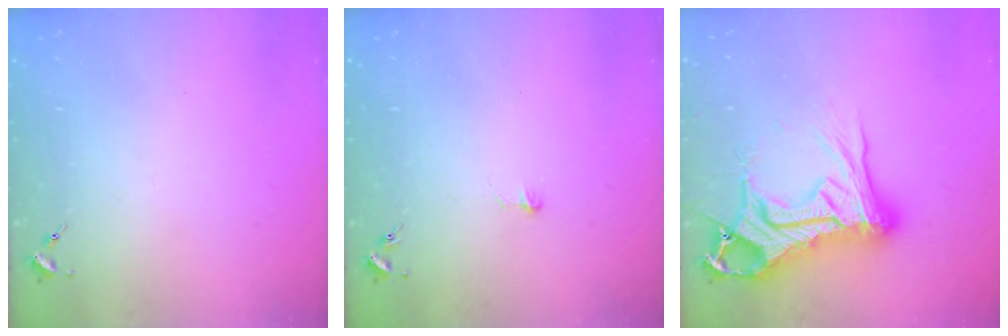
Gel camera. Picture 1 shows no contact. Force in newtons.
{"total": 2.9, "press": 2.9, "slide": 0.2}
{"total": 23.0, "press": 22.8, "slide": 2.5}